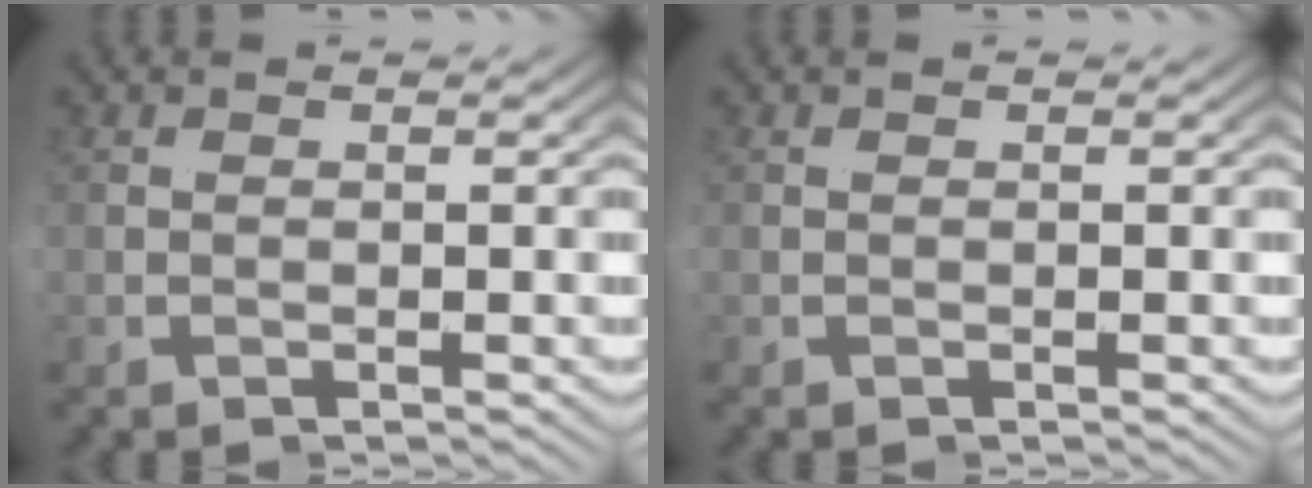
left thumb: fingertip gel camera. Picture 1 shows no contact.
{"total": 0.0}